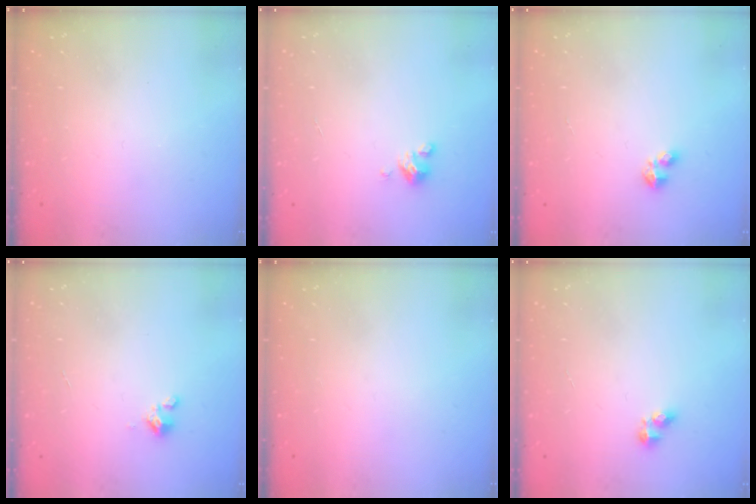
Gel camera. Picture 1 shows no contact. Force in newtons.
{"total": 3.7, "press": 3.7, "slide": 0.3}
{"total": 2.9, "press": 2.9, "slide": 0.5}
{"total": 0.9, "press": 0.9, "slide": 0.2}
{"total": 0.0}
{"total": 4.1, "press": 4.1, "slide": 0.6}